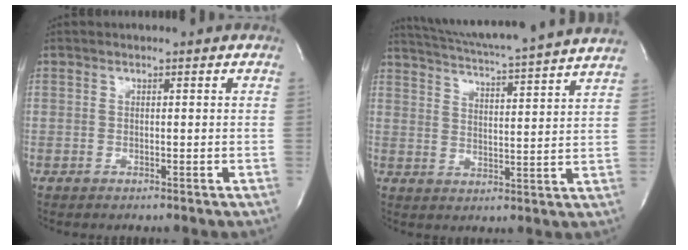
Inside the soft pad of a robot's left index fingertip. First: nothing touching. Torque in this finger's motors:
{"motor_torque": [-0.02, -0.11, 0.05, 0.06]}